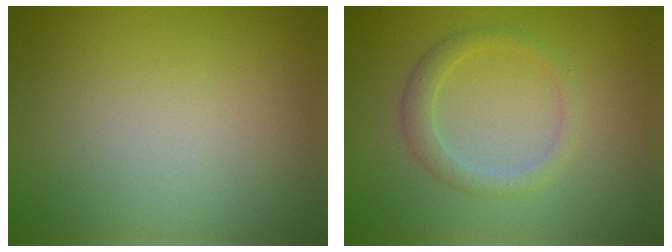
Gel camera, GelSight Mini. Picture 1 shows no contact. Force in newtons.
{"total": 2.0, "press": 2.0, "slide": 0.1}